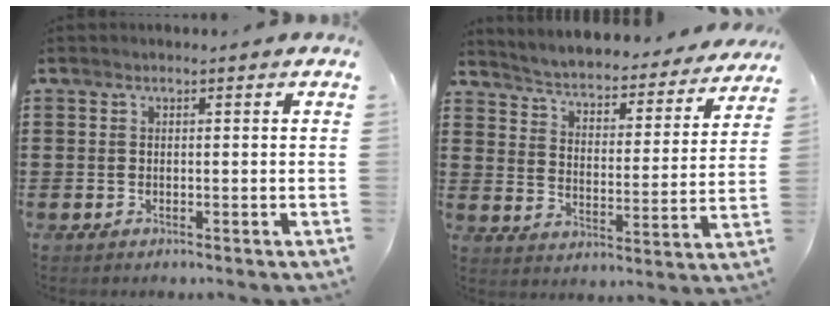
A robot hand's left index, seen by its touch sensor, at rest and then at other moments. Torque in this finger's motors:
{"motor_torque": [1.07, -1.07, 0.09, 0.04]}